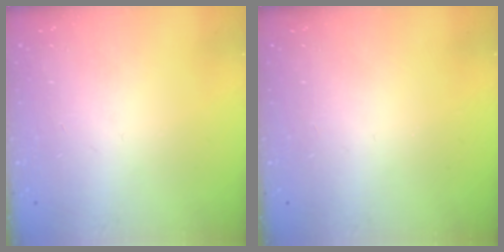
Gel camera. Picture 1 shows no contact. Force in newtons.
{"total": 0.0}